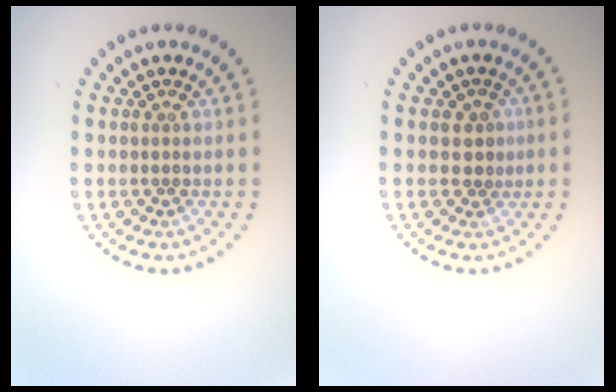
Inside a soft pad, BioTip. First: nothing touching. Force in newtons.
{"total": 1.6, "press": 1.5, "slide": 0.6}